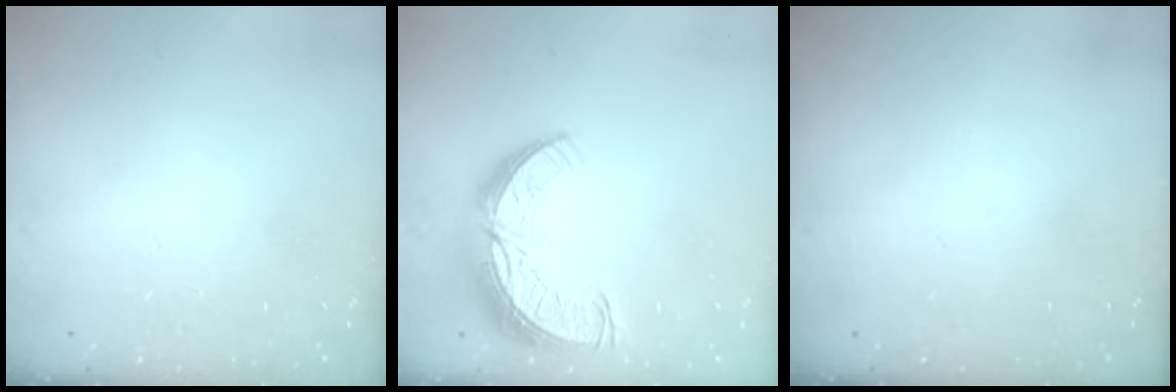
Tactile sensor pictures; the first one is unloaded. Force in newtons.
{"total": 13.4, "press": 13.4, "slide": 1.0}
{"total": 0.0}